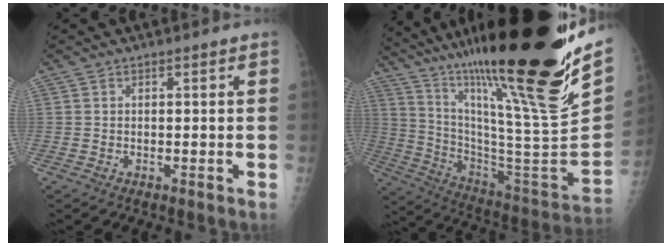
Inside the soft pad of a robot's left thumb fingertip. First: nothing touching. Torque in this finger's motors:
{"motor_torque": [2.84, -0.57, 1.43, -1.33, 0.67]}